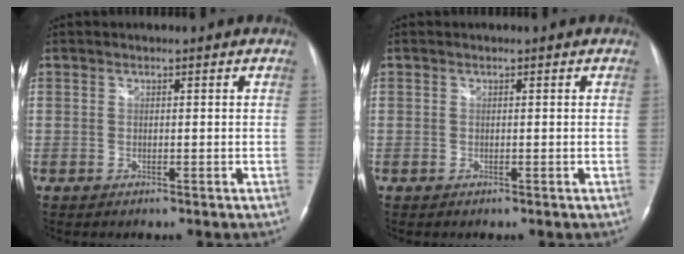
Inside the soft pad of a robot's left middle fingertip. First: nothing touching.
{"total": 0.0}